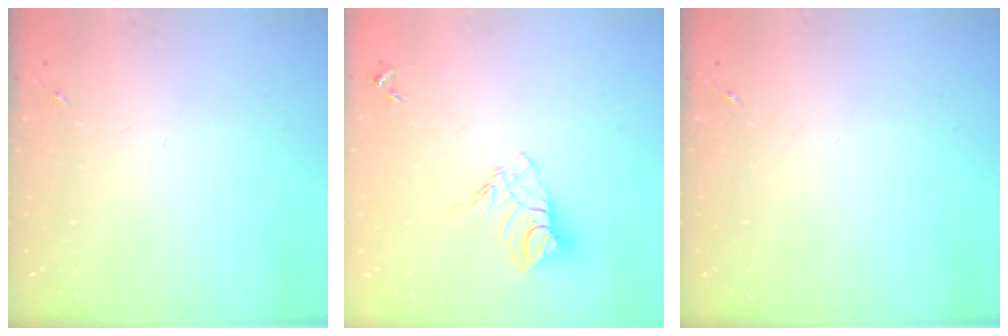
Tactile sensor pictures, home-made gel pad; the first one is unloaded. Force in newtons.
{"total": 10.9, "press": 10.8, "slide": 0.9}
{"total": 0.0}